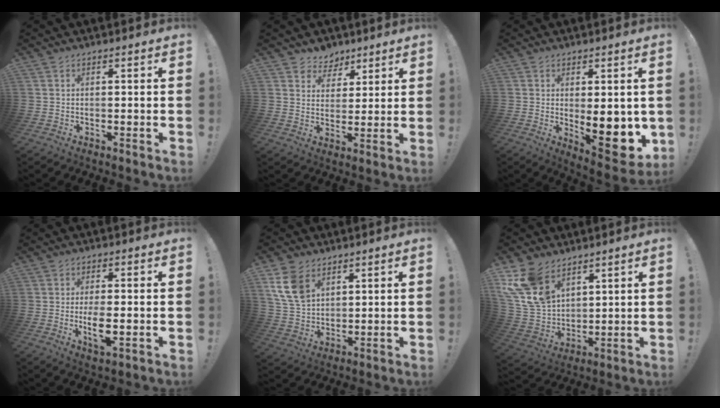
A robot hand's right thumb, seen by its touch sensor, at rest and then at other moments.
{"total": 6.3, "force": [4.0, 4.9, 0.2], "torque": [0.000, -0.035, 0.079]}
{"total": 12.4, "force": [-0.5, 4.7, 11.4], "torque": [-0.131, -0.017, 0.003]}
{"total": 6.4, "force": [-1.2, 2.1, 5.9], "torque": [-0.109, -0.016, -0.025]}
{"total": 11.3, "force": [5.9, 7.7, 5.8], "torque": [-0.112, -0.018, 0.121]}
{"total": 15.6, "force": [9.9, 9.5, 7.4], "torque": [-0.162, -0.057, 0.192]}